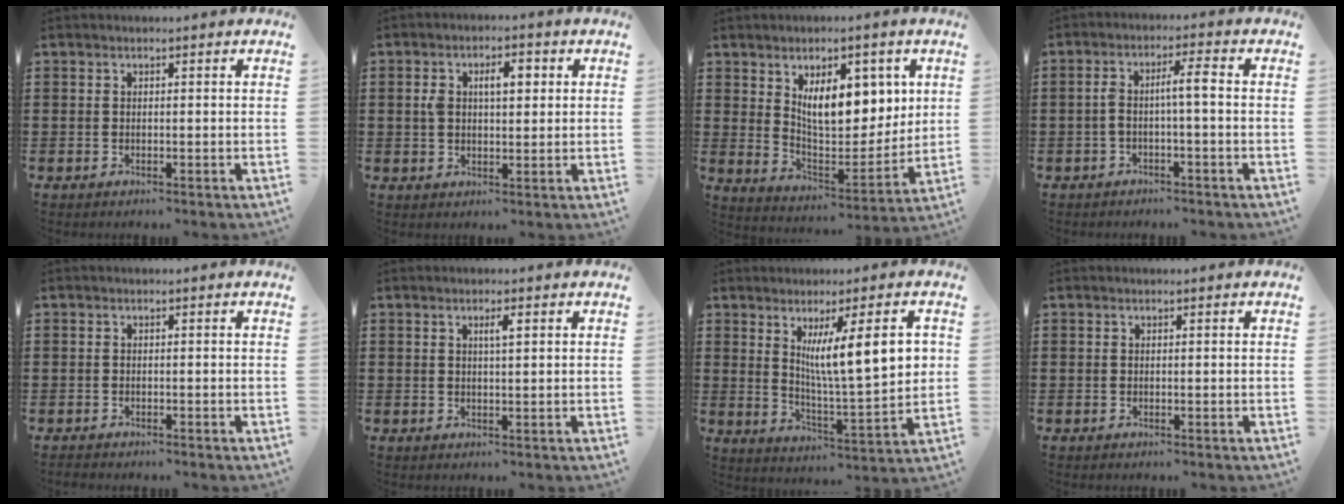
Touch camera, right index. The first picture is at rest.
{"total": 4.5, "force": [1.0, 2.3, 3.7], "torque": [-0.061, 0.007, 0.011]}
{"total": 10.9, "force": [4.4, 5.5, 8.3], "torque": [-0.128, -0.014, 0.074]}
{"total": 4.0, "force": [-0.5, 0.4, 3.9], "torque": [-0.074, 0.007, -0.014]}
{"total": 0.8, "force": [-0.8, 0.1, 0.0], "torque": [-0.001, 0.001, -0.017]}
{"total": 1.9, "force": [0.7, 0.3, 1.7], "torque": [-0.033, 0.005, 0.009]}
{"total": 11.1, "force": [3.8, 1.8, 10.3], "torque": [-0.182, -0.008, 0.059]}
{"total": 0.0}